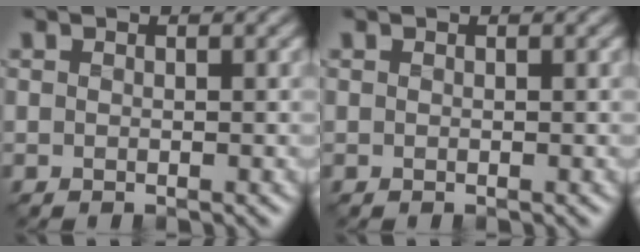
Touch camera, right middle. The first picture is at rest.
{"total": 0.0}